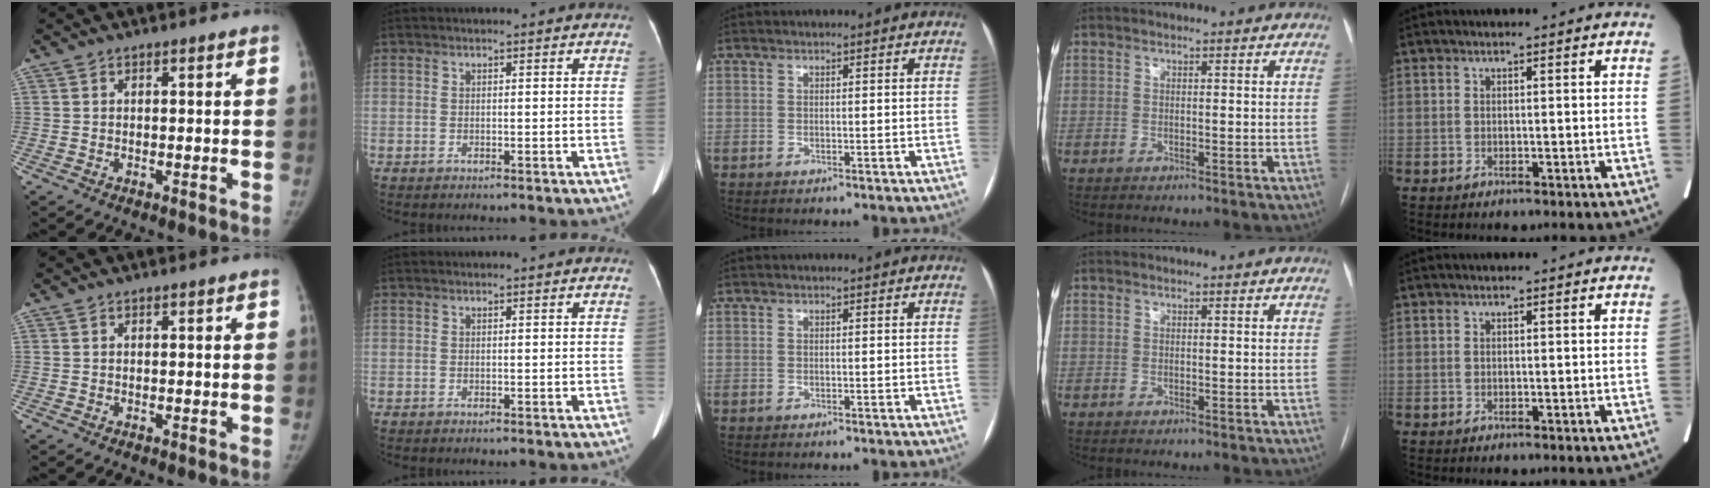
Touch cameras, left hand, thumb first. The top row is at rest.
{}